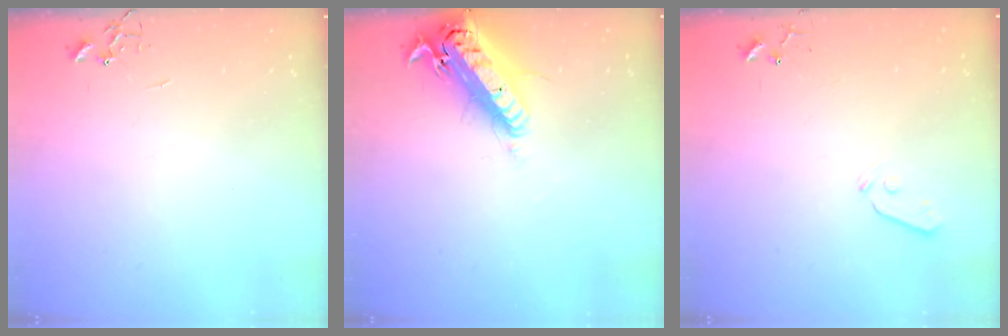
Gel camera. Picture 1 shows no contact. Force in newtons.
{"total": 19.3, "press": 18.8, "slide": 4.3}
{"total": 3.6, "press": 3.5, "slide": 0.7}